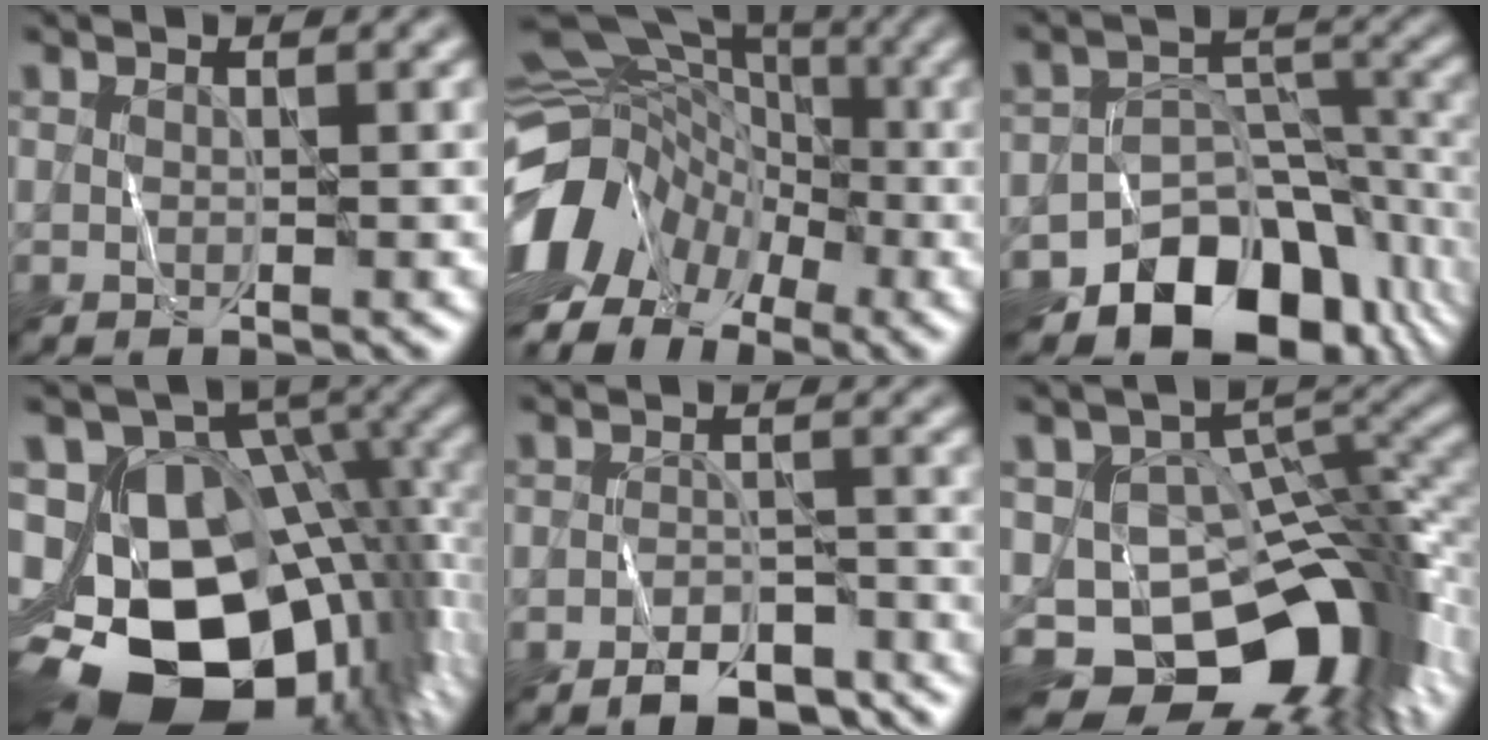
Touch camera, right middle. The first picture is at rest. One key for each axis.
{"total": 12.2, "fx": -4.7, "fy": 8.8, "fz": 7.0, "tx": -0.138, "ty": 0.003, "tz": -0.096}
{"total": 13.4, "fx": -8.6, "fy": 8.4, "fz": 5.9, "tx": -0.101, "ty": -0.001, "tz": -0.127}
{"total": 16.8, "fx": -4.6, "fy": 11.8, "fz": 11.0, "tx": -0.159, "ty": -0.014, "tz": -0.063}
{"total": 5.6, "fx": -4.5, "fy": 2.0, "fz": 2.6, "tx": -0.032, "ty": -0.004, "tz": -0.067}
{"total": 13.9, "fx": -7.7, "fy": 7.1, "fz": 9.2, "tx": -0.144, "ty": -0.021, "tz": -0.105}